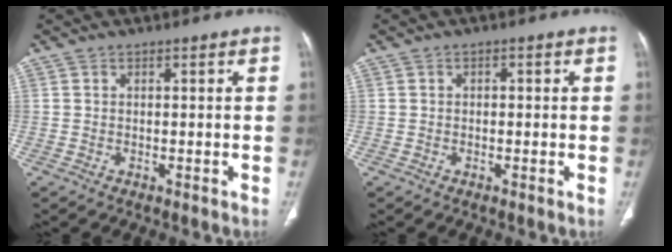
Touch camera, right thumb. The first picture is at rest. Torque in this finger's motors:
{"motor_torque": [0.00, -0.41, 0.27, 0.37, 0.01]}